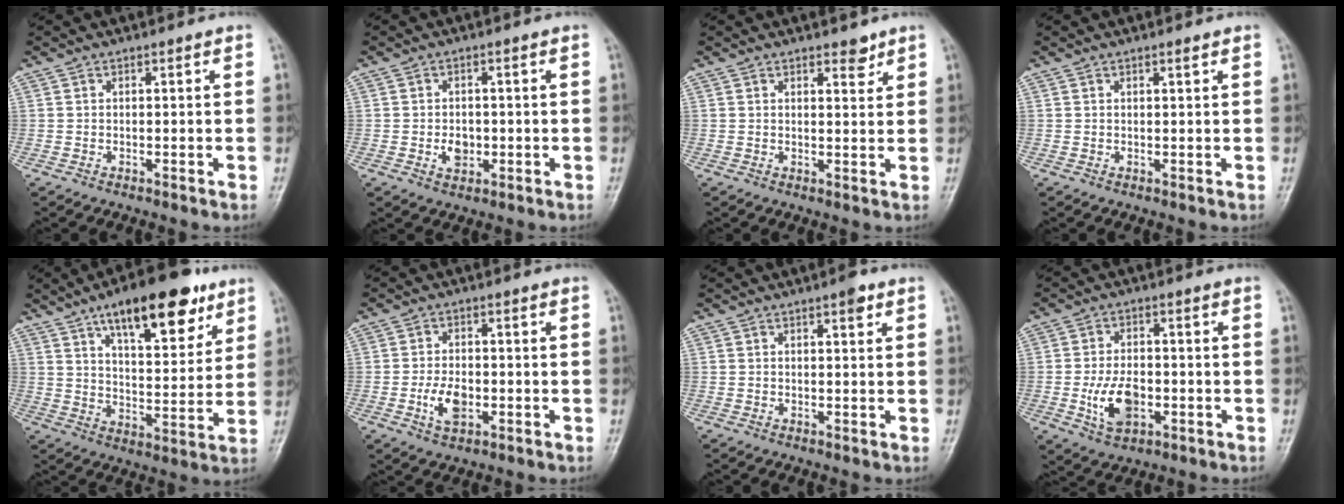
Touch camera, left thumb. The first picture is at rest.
{"total": 3.6, "force": [-0.8, 2.7, 2.3], "torque": [-0.026, 0.002, -0.009]}
{"total": 2.9, "force": [2.1, 1.2, 1.5], "torque": [-0.008, -0.013, 0.030]}
{"total": 0.9, "force": [0.6, 0.2, 0.7], "torque": [-0.011, -0.002, 0.010]}
{"total": 18.6, "force": [11.0, 7.1, 13.2], "torque": [-0.156, -0.042, 0.172]}
{"total": 5.7, "force": [-1.6, 3.4, 4.4], "torque": [-0.076, 0.005, -0.026]}
{"total": 2.3, "force": [1.3, 0.7, 1.8], "torque": [-0.021, -0.004, 0.017]}
{"total": 8.3, "force": [-2.0, 5.1, 6.3], "torque": [-0.103, 0.005, -0.031]}